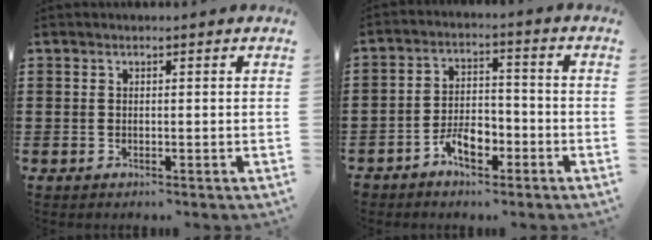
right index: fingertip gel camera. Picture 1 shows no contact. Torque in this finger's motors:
{"motor_torque": [1.12, 1.02, 0.13, 0.05]}